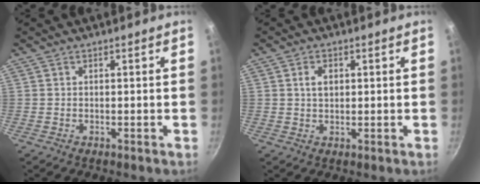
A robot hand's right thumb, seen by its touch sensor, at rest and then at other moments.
{"total": 3.0, "force": [0.7, 2.0, 2.1], "torque": [-0.027, 0.000, 0.012]}